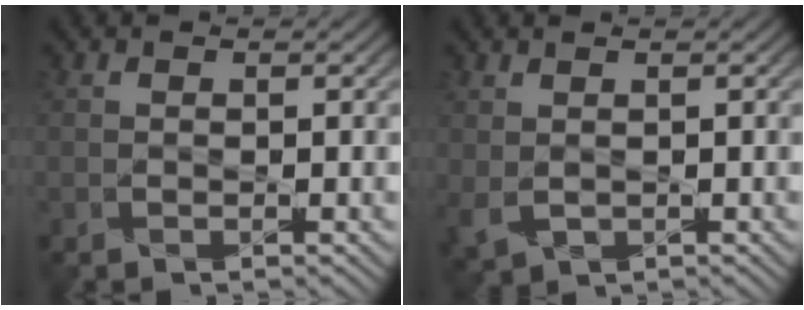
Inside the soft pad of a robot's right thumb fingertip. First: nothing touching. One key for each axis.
{"total": 2.0, "fx": 0.5, "fy": 1.3, "fz": 1.5, "tx": -0.046, "ty": -0.008, "tz": 0.014}